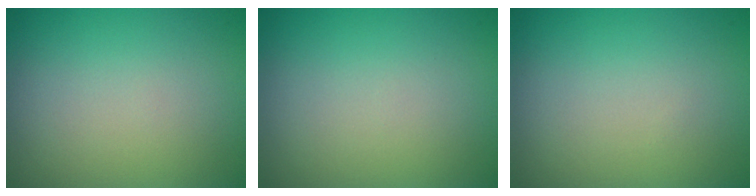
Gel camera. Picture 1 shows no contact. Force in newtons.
{"total": 0.0}
{"total": 0.0}